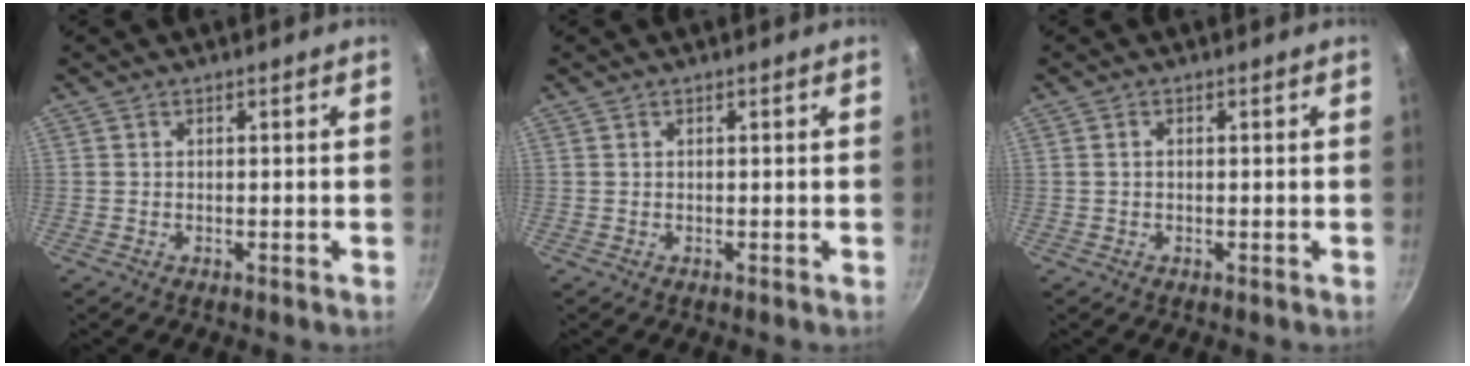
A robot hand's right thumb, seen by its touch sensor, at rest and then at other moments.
{"total": 0.0}
{"total": 0.7, "force": [0.0, 0.4, 0.6], "torque": [-0.012, 0.002, 0.001]}